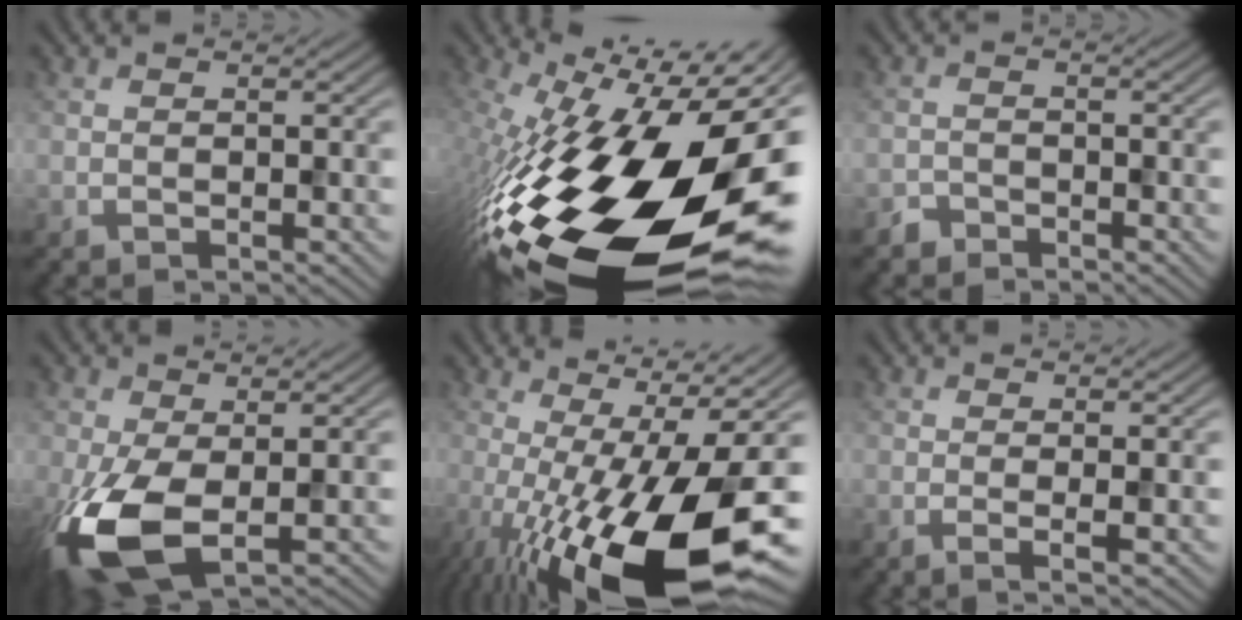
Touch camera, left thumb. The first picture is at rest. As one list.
[{"total": 21.3, "force": [-5.6, 10.2, 17.8], "torque": [-0.354, -0.052, -0.084]}, {"total": 1.6, "force": [-1.4, 0.6, -0.5], "torque": [0.012, -0.001, -0.028]}, {"total": 10.1, "force": [-2.4, 5.2, 8.2], "torque": [-0.200, -0.021, -0.041]}, {"total": 20.1, "force": [-6.5, 5.9, 18.1], "torque": [-0.271, -0.011, -0.110]}, {"total": 2.1, "force": [0.2, 0.4, 2.0], "torque": [-0.033, 0.001, 0.001]}]